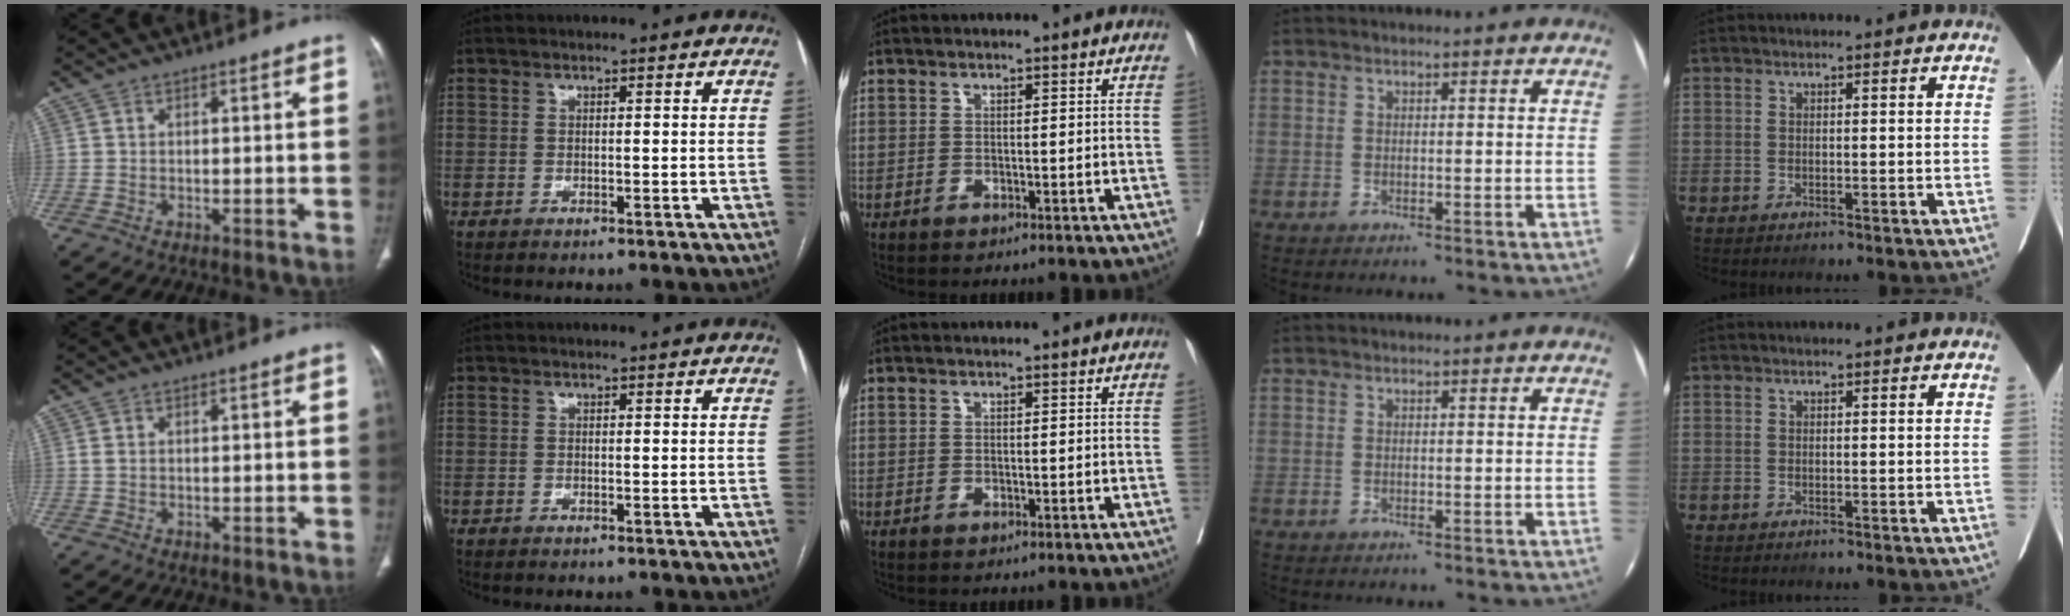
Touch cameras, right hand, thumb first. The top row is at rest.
{"thumb": {"total": 1.6, "force": [-0.6, 1.3, 0.7], "torque": [-0.017, 0.003, -0.012]}}